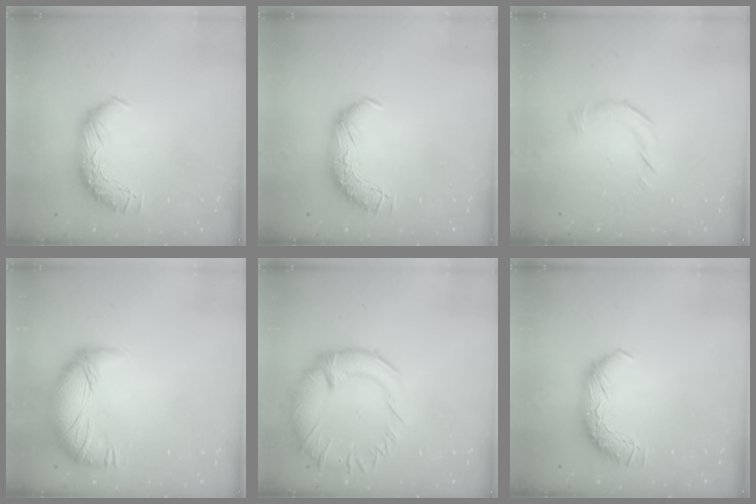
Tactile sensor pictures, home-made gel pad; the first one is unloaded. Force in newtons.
{"total": 0.0}
{"total": 5.3, "press": 5.3, "slide": 0.6}
{"total": 4.4, "press": 4.0, "slide": 1.8}
{"total": 5.6, "press": 3.8, "slide": 4.1}
{"total": 0.0}